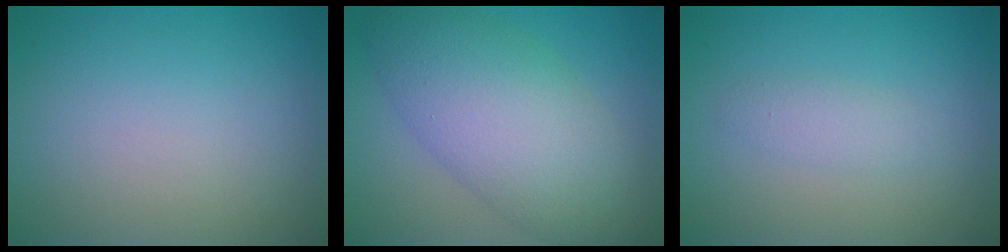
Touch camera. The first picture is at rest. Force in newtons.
{"total": 9.5, "press": 9.5, "slide": 0.2}
{"total": 1.4, "press": 1.4, "slide": 0.0}